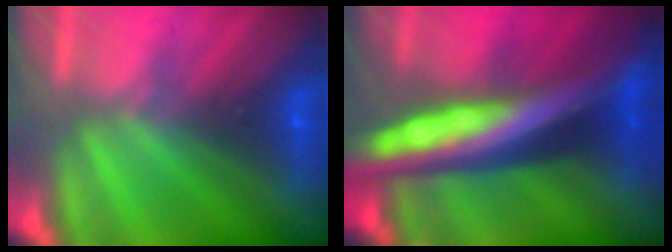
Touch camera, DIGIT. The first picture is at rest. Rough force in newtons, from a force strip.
{"total": 6.8}